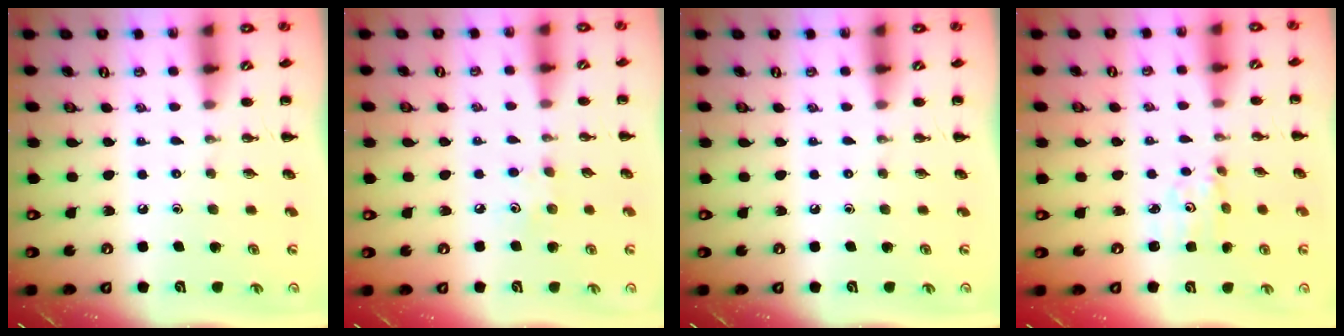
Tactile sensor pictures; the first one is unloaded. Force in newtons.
{"total": 5.0, "press": 4.8, "slide": 1.5}
{"total": 0.0}
{"total": 2.5, "press": 2.4, "slide": 0.4}